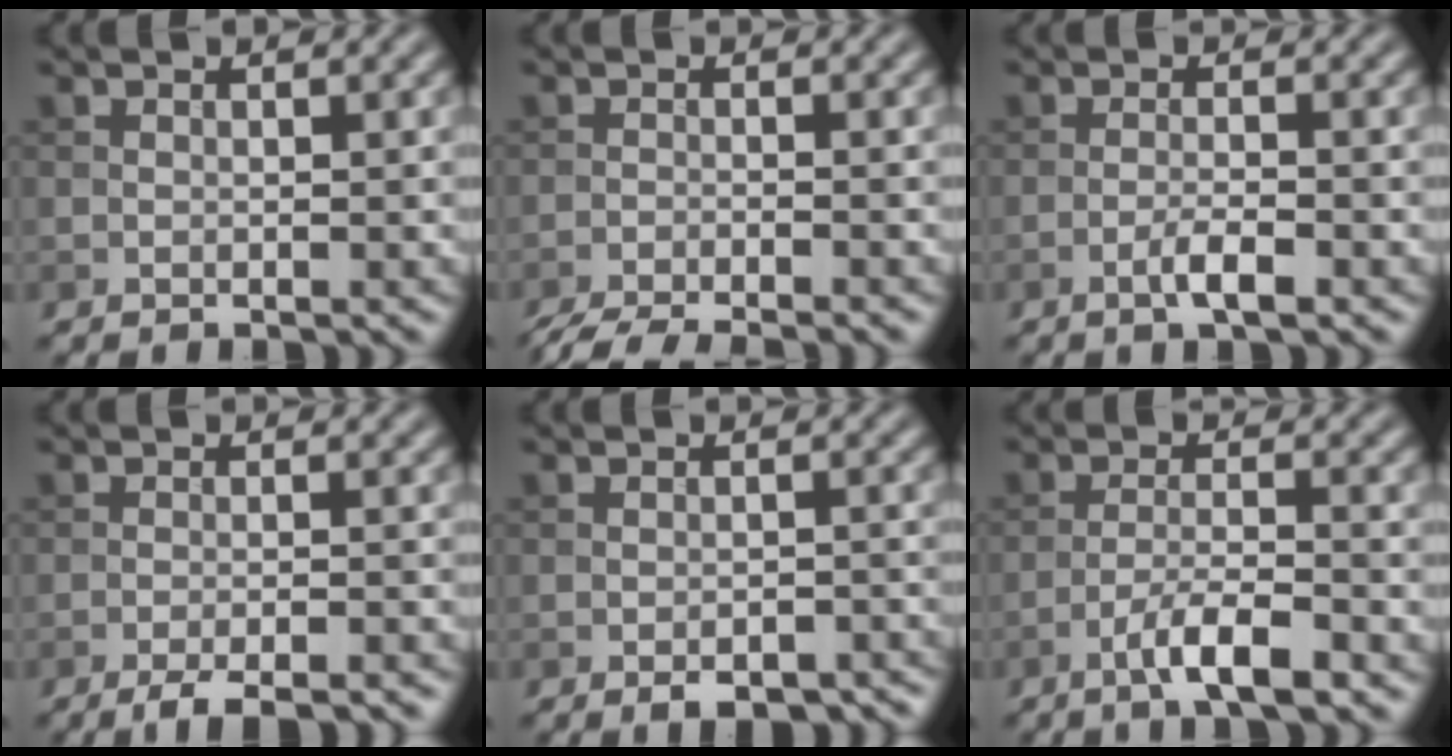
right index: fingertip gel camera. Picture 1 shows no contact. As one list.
[{"total": 5.5, "force": [-4.9, 0.7, 2.2], "torque": [-0.041, -0.020, -0.084]}, {"total": 2.3, "force": [-1.2, 0.4, 1.9], "torque": [-0.036, 0.005, -0.025]}, {"total": 3.8, "force": [-2.9, 0.6, 2.3], "torque": [-0.036, -0.002, -0.049]}, {"total": 3.9, "force": [-2.8, 1.6, 2.2], "torque": [-0.033, 0.000, -0.033]}, {"total": 4.2, "force": [-2.7, 0.7, 3.2], "torque": [-0.062, 0.005, -0.053]}]